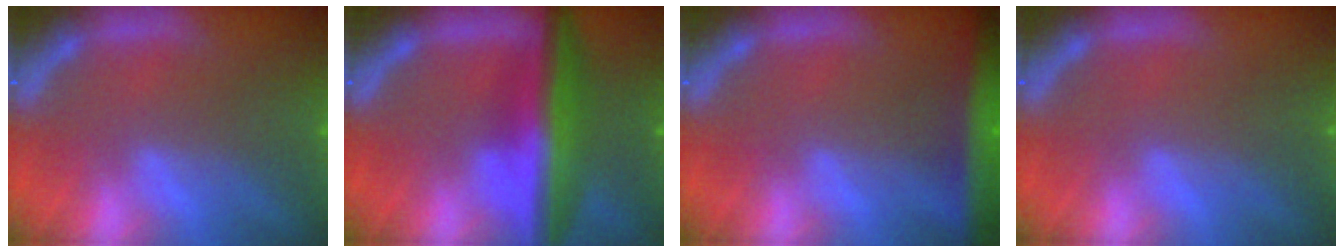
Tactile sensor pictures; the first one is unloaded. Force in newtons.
{"total": 8.0}
{"total": 6.9}
{"total": 0.0}